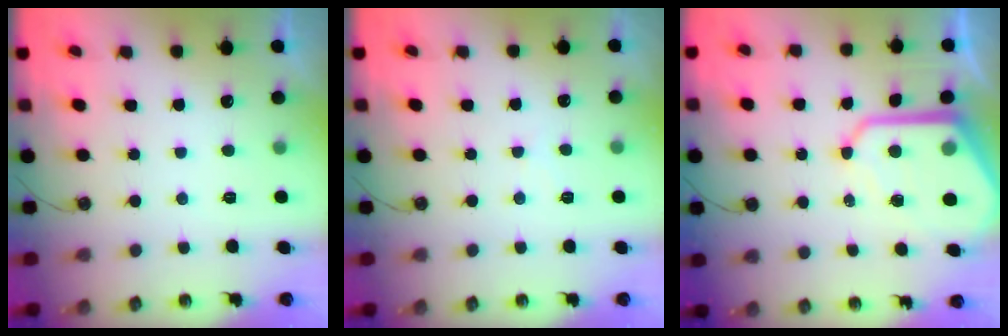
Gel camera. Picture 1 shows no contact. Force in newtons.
{"total": 5.6, "press": 5.6, "slide": 0.9}
{"total": 15.0, "press": 14.9, "slide": 1.3}